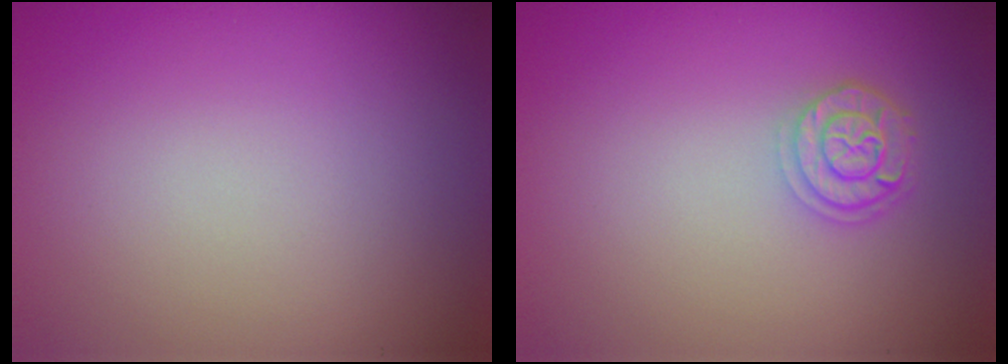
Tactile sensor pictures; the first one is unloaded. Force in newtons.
{"total": 2.5, "press": 2.1, "slide": 1.4}